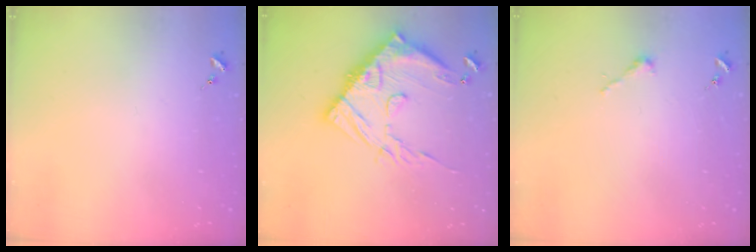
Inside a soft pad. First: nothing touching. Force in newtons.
{"total": 19.6, "press": 19.5, "slide": 2.0}
{"total": 2.5, "press": 2.5, "slide": 0.2}